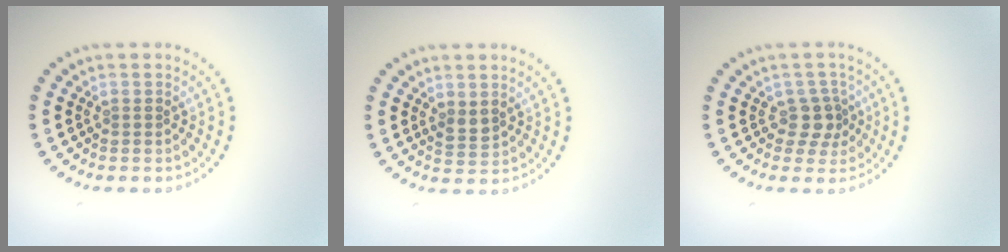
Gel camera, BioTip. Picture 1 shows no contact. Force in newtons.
{"total": 1.2, "press": 1.1, "slide": 0.5}
{"total": 2.3, "press": 1.9, "slide": 1.4}